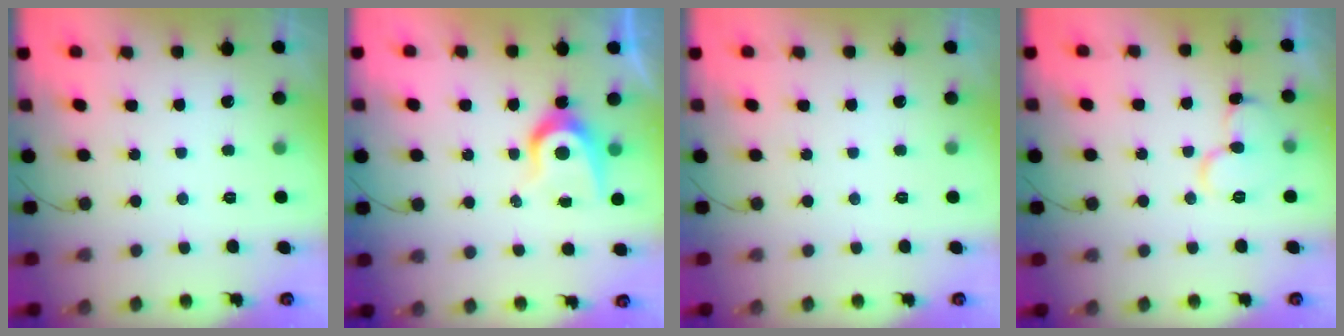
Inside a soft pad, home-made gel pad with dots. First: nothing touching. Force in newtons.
{"total": 8.4, "press": 8.4, "slide": 0.7}
{"total": 0.0}
{"total": 11.3, "press": 11.3, "slide": 1.1}